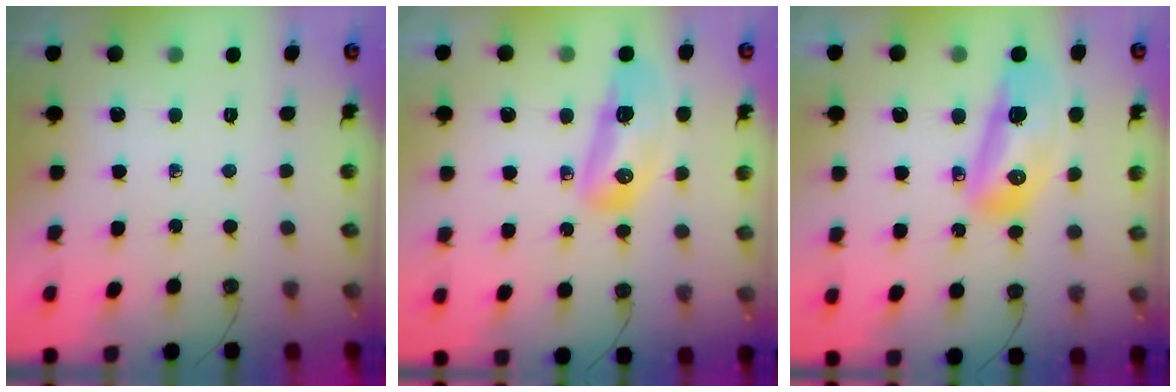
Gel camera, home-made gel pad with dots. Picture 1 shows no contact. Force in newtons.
{"total": 17.9, "press": 14.0, "slide": 11.1}
{"total": 14.8, "press": 14.7, "slide": 1.7}